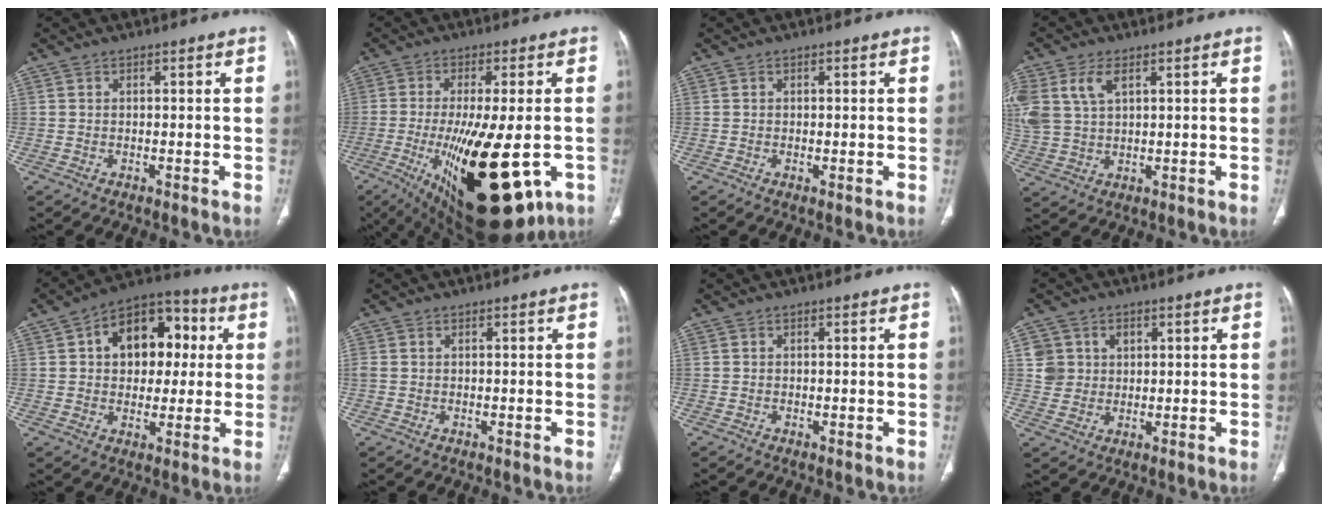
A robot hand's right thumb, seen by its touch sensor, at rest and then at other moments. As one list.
[{"total": 24.1, "force": [-6.5, 8.5, 21.6], "torque": [-0.335, -0.030, -0.074]}, {"total": 0.6, "force": [-0.1, 0.2, 0.5], "torque": [-0.012, -0.004, -0.003]}, {"total": 10.5, "force": [4.0, 6.3, 7.4], "torque": [-0.187, 0.002, 0.088]}, {"total": 15.3, "force": [3.2, 10.5, 10.7], "torque": [-0.102, 0.018, 0.040]}, {"total": 1.2, "force": [0.2, 1.0, 0.7], "torque": [-0.025, 0.009, 0.009]}, {"total": 0.0}, {"total": 5.7, "force": [1.7, 5.3, 1.1], "torque": [0.008, -0.004, 0.032]}]